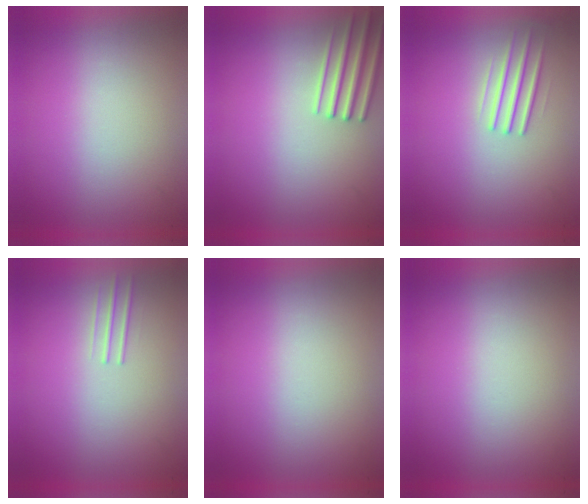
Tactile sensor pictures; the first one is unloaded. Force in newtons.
{"total": 2.5}
{"total": 2.4}
{"total": 1.2}
{"total": 1.0}
{"total": 1.0}